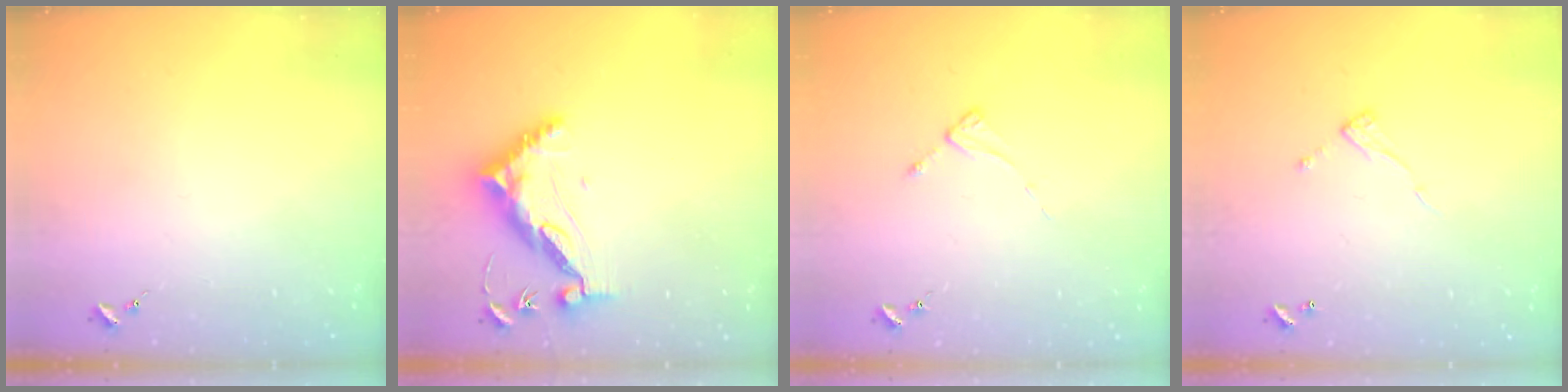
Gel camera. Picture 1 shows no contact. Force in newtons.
{"total": 10.7, "press": 10.6, "slide": 0.9}
{"total": 2.3, "press": 2.3, "slide": 0.3}
{"total": 7.0, "press": 7.0, "slide": 0.4}